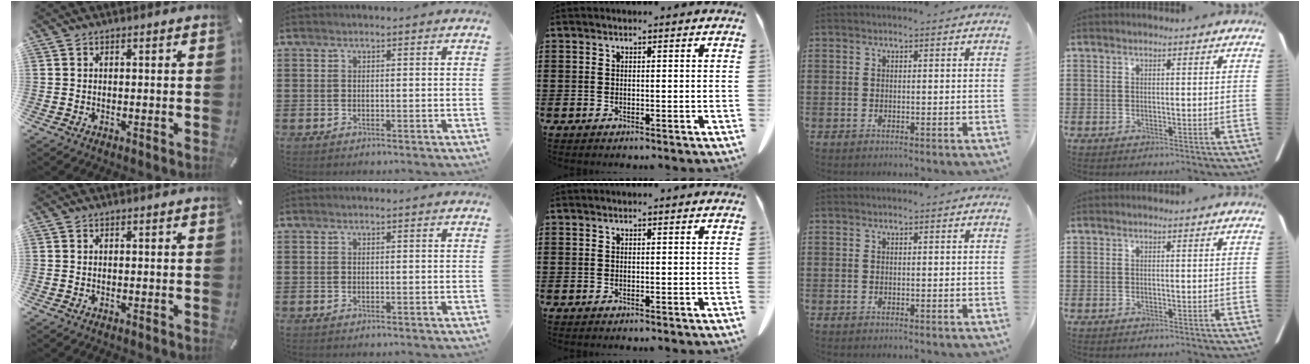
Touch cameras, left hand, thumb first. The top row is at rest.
{}